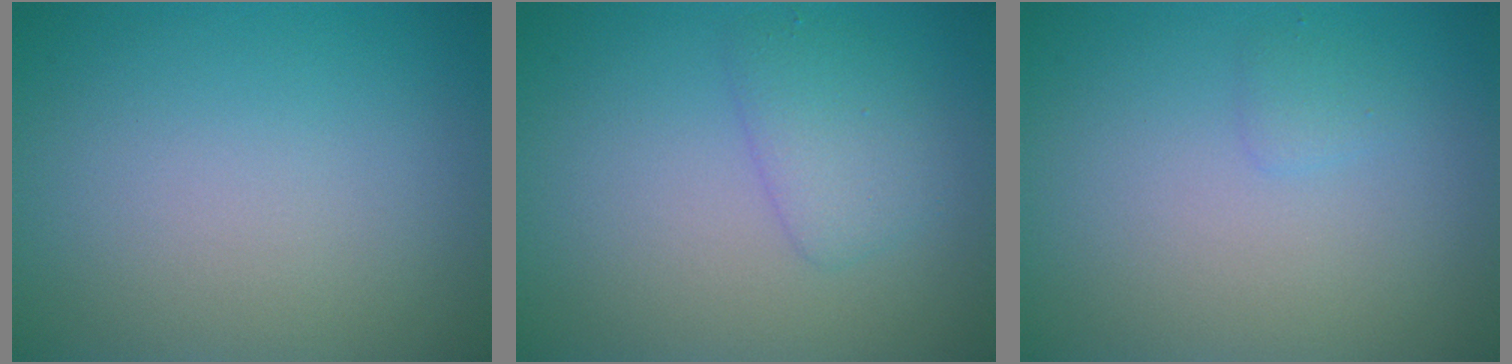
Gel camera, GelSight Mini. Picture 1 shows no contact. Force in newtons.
{"total": 2.2, "press": 2.2, "slide": 0.2}
{"total": 0.8, "press": 0.7, "slide": 0.1}